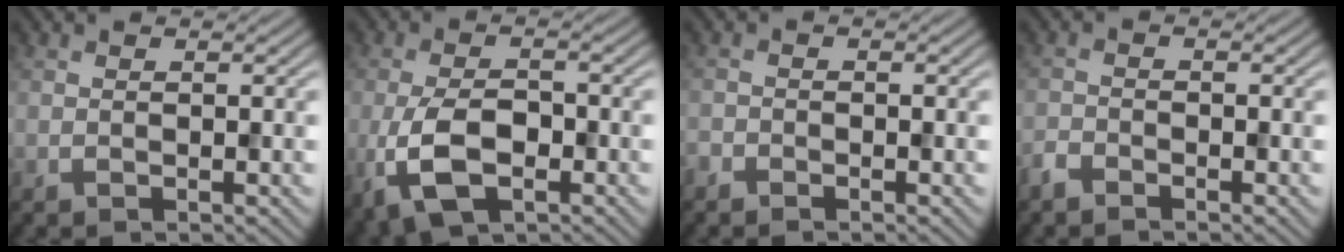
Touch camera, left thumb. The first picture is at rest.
{"total": 7.4, "force": [-2.7, 3.8, 5.7], "torque": [-0.131, -0.011, -0.055]}
{"total": 1.2, "force": [-1.1, 0.5, 0.1], "torque": [-0.002, -0.001, -0.026]}
{"total": 1.8, "force": [-1.6, 0.6, 0.6], "torque": [-0.013, -0.002, -0.040]}